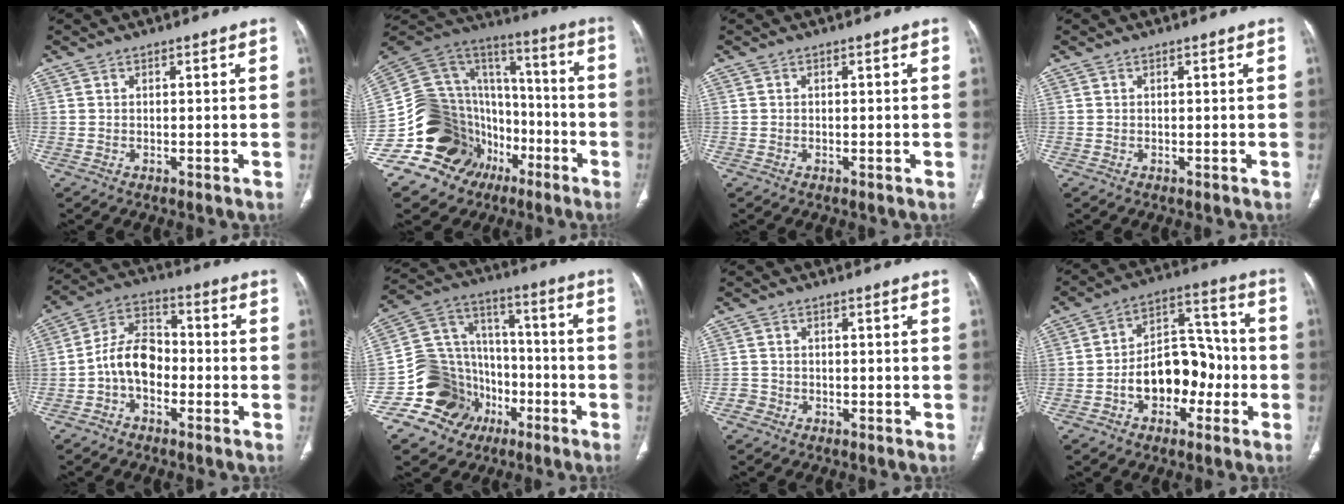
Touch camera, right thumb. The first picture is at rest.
{"total": 28.0, "force": [-11.3, 22.1, 13.0], "torque": [-0.202, 0.122, -0.178]}
{"total": 0.0}
{"total": 0.0}
{"total": 9.5, "force": [-2.5, 6.4, 6.6], "torque": [-0.108, 0.038, -0.058]}
{"total": 17.5, "force": [-7.4, 15.0, 5.3], "torque": [-0.059, 0.102, -0.117]}
{"total": 1.9, "force": [-1.0, 1.6, 0.0], "torque": [0.003, 0.010, -0.024]}
{"total": 13.8, "force": [-3.7, 9.3, 9.6], "torque": [-0.108, 0.057, -0.059]}